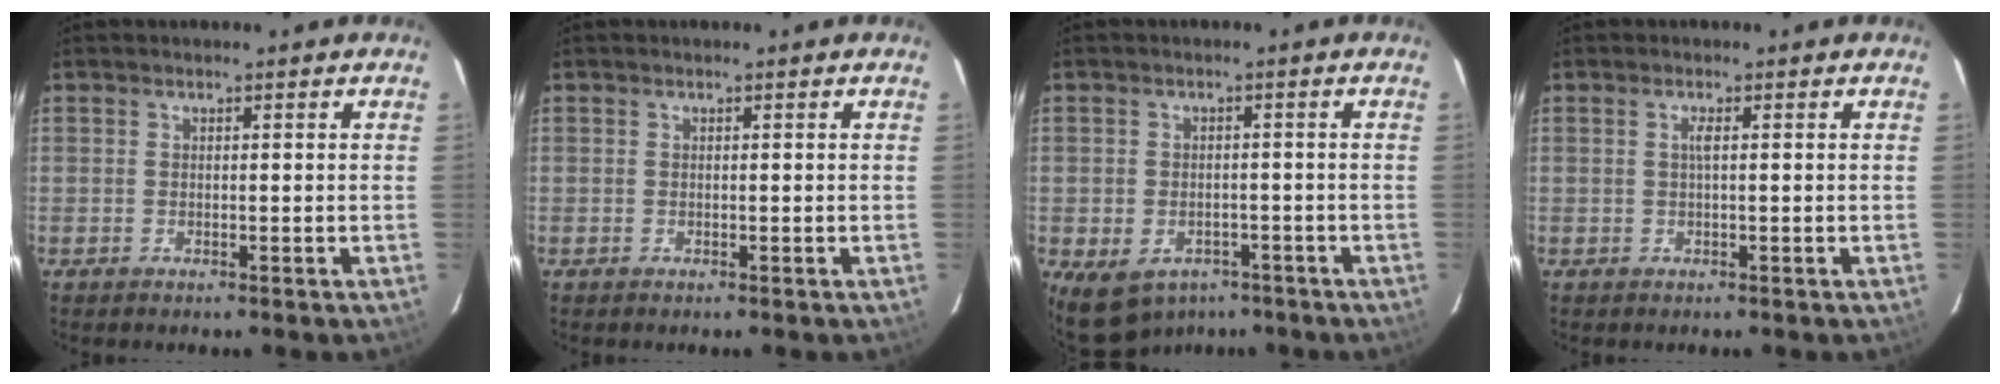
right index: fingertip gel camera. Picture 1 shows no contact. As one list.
[{"total": 0.0}, {"total": 9.2, "force": [-5.5, 6.4, 3.7], "torque": [-0.081, 0.001, -0.061]}, {"total": 1.1, "force": [0.1, -0.1, 1.1], "torque": [-0.022, 0.001, 0.000]}]